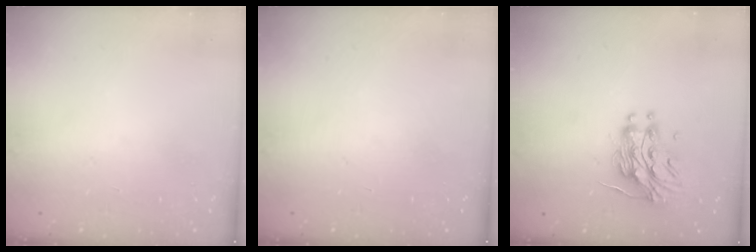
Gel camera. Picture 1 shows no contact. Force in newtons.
{"total": 0.0}
{"total": 14.0, "press": 13.9, "slide": 0.8}